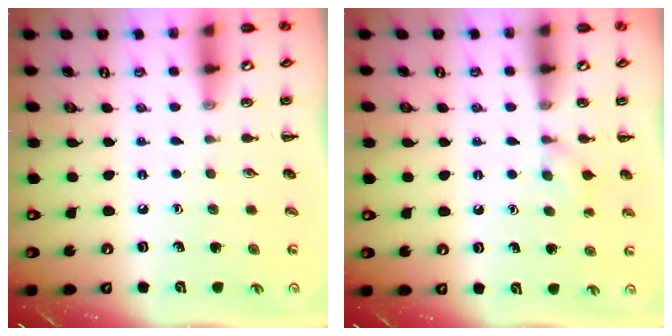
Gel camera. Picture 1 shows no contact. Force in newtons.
{"total": 5.6, "press": 5.3, "slide": 1.6}